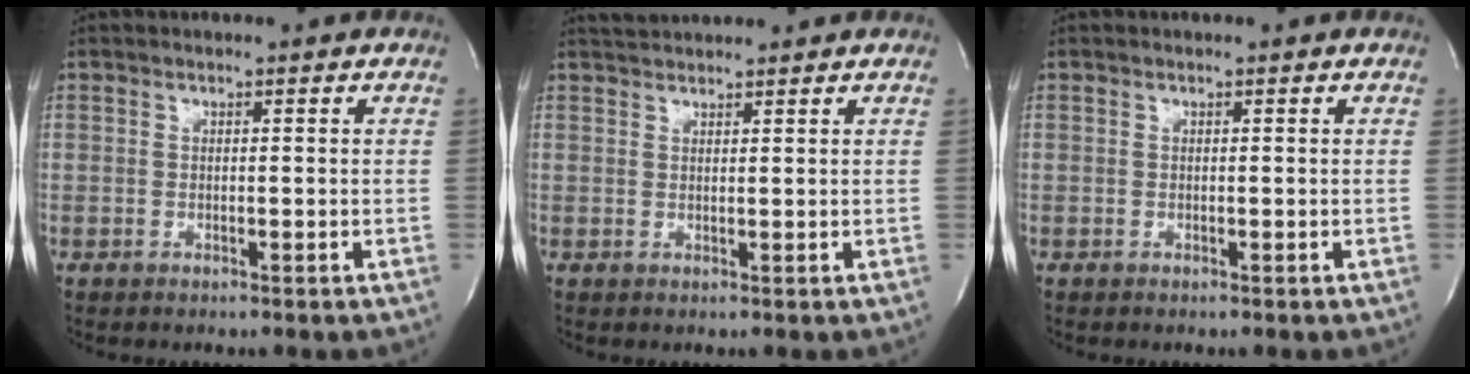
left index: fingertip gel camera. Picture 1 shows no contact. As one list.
[{"total": 3.3, "force": [3.2, 0.5, 0.7], "torque": [-0.014, 0.028, 0.056]}, {"total": 0.0}]